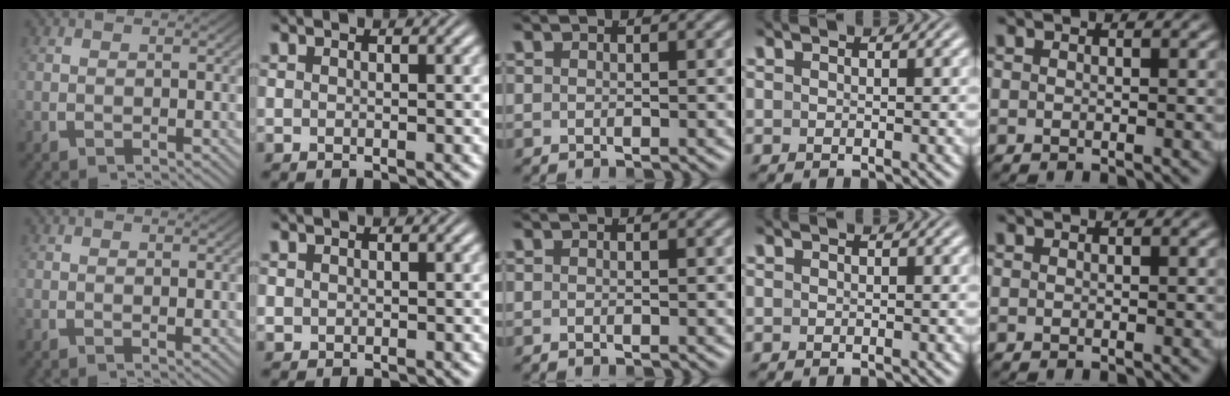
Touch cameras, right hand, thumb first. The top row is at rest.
{"thumb": {"total": 0.6, "force": [0.3, 0.1, 0.4], "torque": [-0.003, -0.001, 0.007]}, "index": {"total": 0.8, "force": [0.1, 0.8, 0.2], "torque": [-0.014, -0.007, 0.008]}}